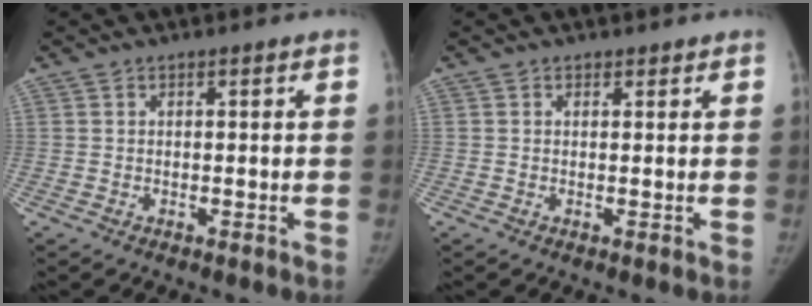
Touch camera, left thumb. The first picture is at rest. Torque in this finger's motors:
{"motor_torque": [-1.35, -0.32, -0.74, 0.60, -0.19]}